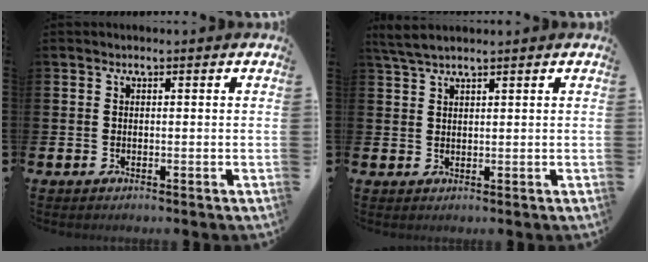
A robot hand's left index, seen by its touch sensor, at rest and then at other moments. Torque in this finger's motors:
{"motor_torque": [-0.27, -0.41, -0.84, -0.02]}